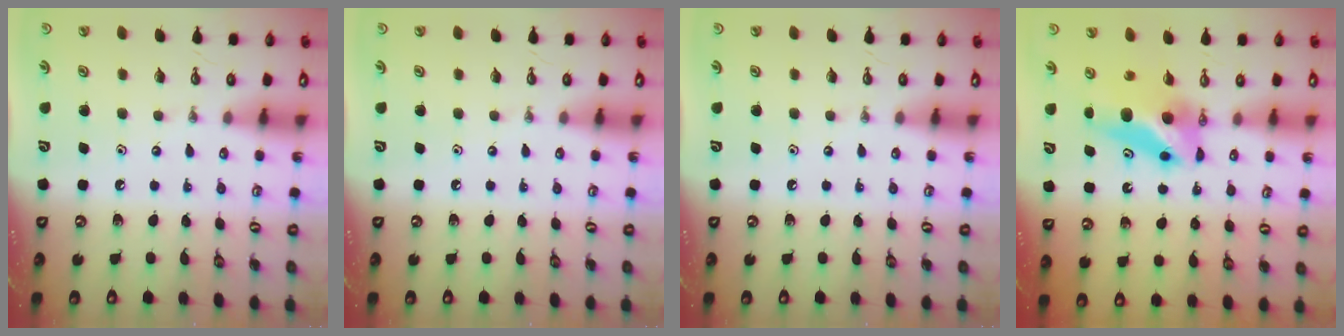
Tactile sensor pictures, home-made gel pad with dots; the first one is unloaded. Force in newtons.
{"total": 0.0}
{"total": 0.0}
{"total": 6.4, "press": 6.4, "slide": 0.8}